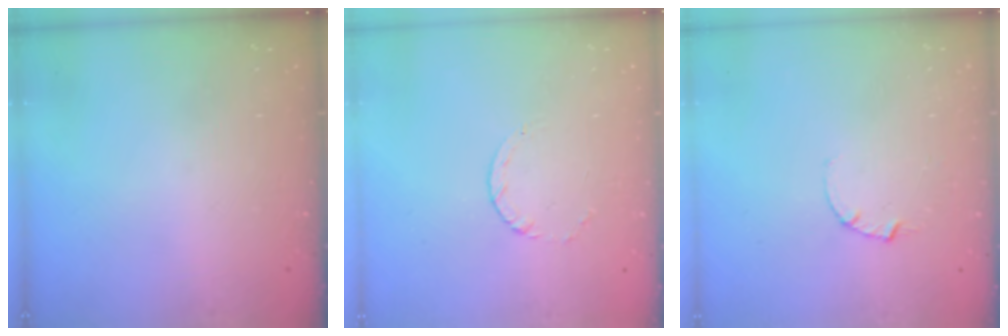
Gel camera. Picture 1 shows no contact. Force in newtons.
{"total": 2.4, "press": 2.4, "slide": 0.3}
{"total": 2.5, "press": 2.5, "slide": 0.3}